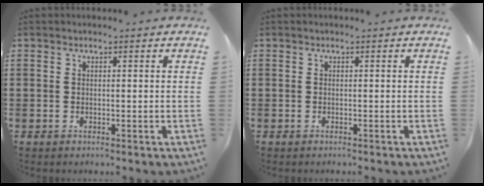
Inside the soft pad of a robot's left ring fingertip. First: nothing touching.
{"total": 0.0}